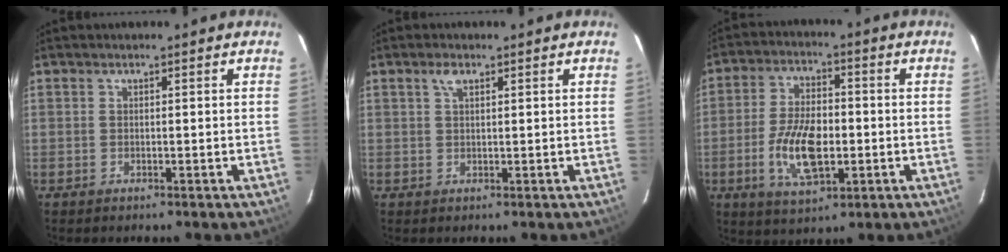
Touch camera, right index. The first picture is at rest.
{"total": 1.7, "force": [0.9, 0.7, 1.2], "torque": [-0.025, 0.005, 0.017]}
{"total": 11.7, "force": [-2.8, 5.7, 9.9], "torque": [-0.199, -0.001, -0.048]}